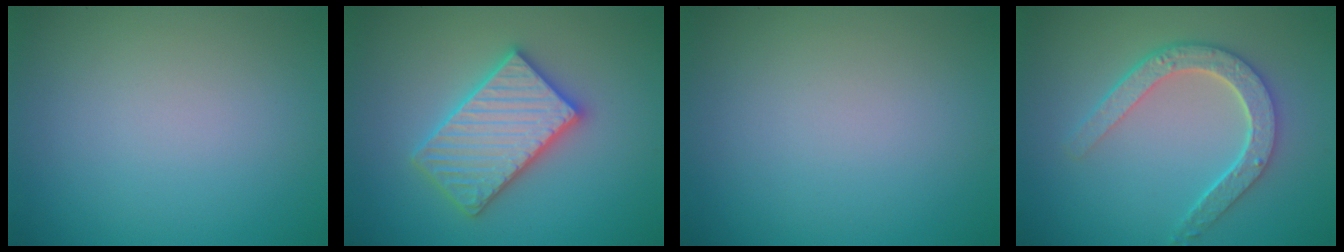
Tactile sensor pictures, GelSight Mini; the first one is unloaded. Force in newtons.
{"total": 5.5, "press": 5.5, "slide": 0.8}
{"total": 0.0}
{"total": 4.7, "press": 3.8, "slide": 2.9}